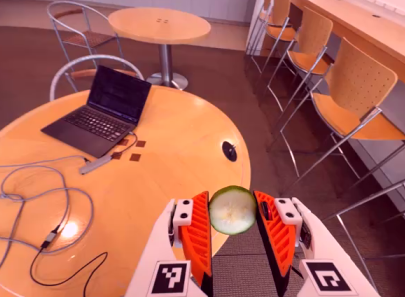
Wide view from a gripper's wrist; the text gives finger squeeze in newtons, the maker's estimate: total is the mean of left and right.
{"total": 10.0, "left": 10.4, "right": 9.6}